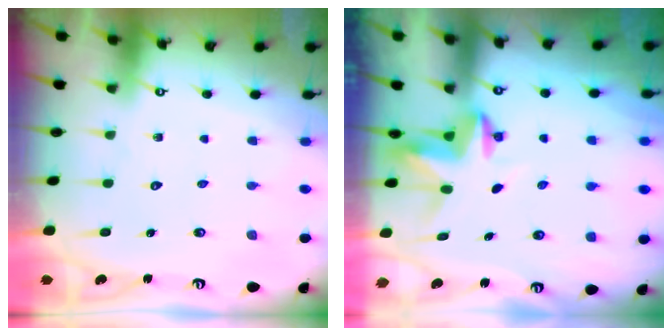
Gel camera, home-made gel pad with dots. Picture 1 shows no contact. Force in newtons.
{"total": 3.4, "press": 3.4, "slide": 0.3}